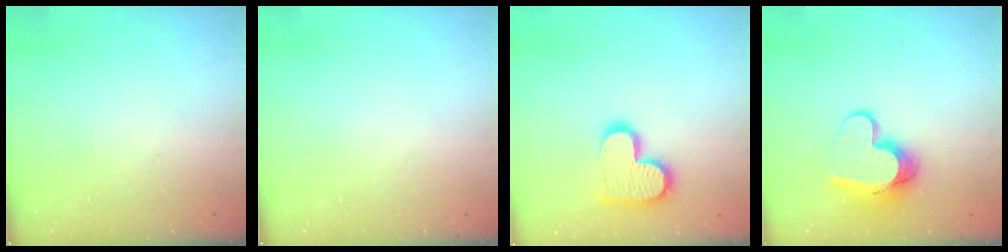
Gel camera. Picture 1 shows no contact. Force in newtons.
{"total": 0.0}
{"total": 14.0, "press": 13.9, "slide": 0.5}
{"total": 11.5, "press": 11.4, "slide": 1.2}